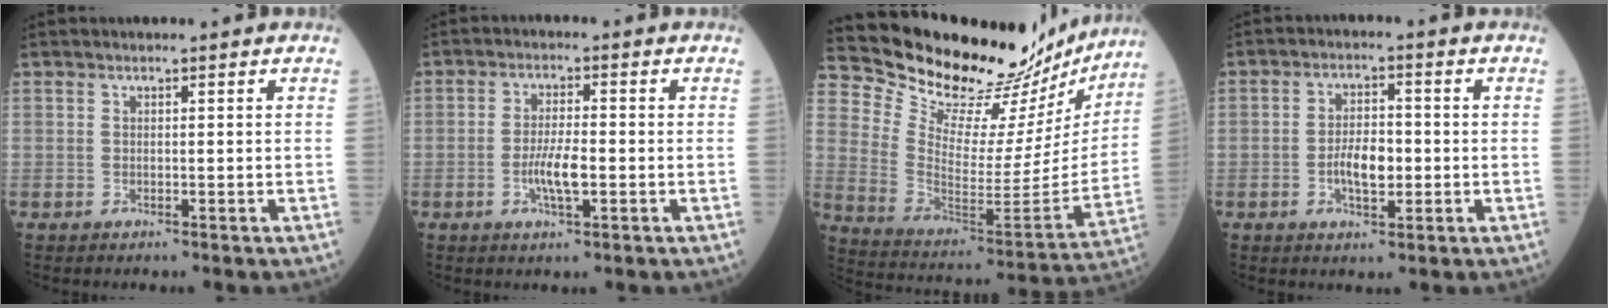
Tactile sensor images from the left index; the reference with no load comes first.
{"total": 4.7, "force": [-1.2, 0.9, 4.5], "torque": [-0.091, -0.003, -0.023]}
{"total": 26.0, "force": [24.1, 6.7, 7.1], "torque": [-0.122, -0.071, 0.337]}
{"total": 5.2, "force": [-1.0, 2.3, 4.6], "torque": [-0.089, 0.004, -0.019]}